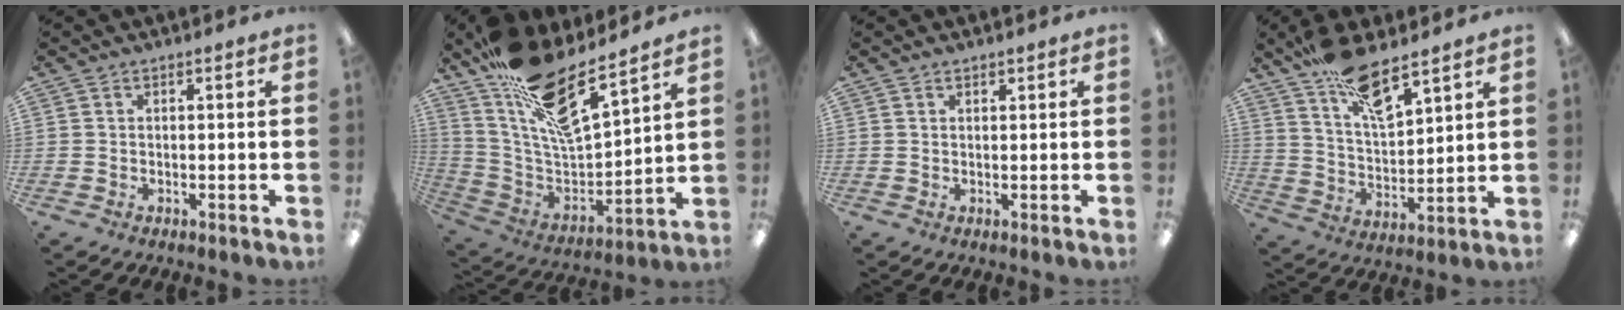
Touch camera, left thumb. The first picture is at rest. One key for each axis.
{"total": 18.0, "fx": 13.5, "fy": 4.7, "fz": 10.9, "tx": -0.204, "ty": -0.102, "tz": 0.234}
{"total": 0.7, "fx": 0.6, "fy": 0.3, "fz": 0.1, "tx": -0.003, "ty": -0.001, "tz": 0.013}
{"total": 13.6, "fx": 10.2, "fy": 4.2, "fz": 8.0, "tx": -0.140, "ty": -0.057, "tz": 0.179}